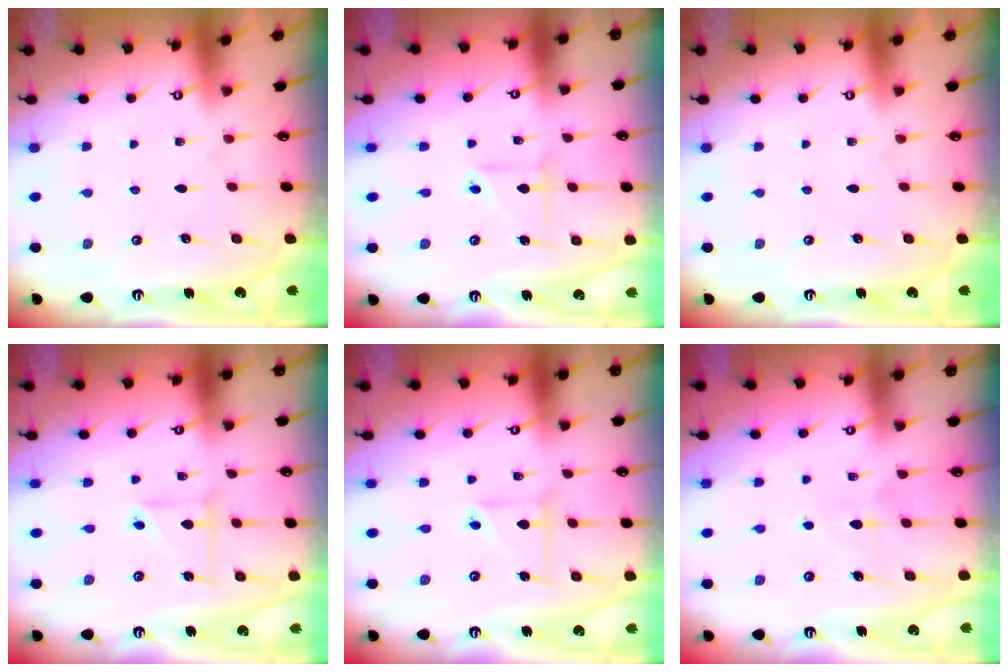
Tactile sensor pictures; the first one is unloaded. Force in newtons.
{"total": 3.1, "press": 2.9, "slide": 1.0}
{"total": 0.0}
{"total": 3.5, "press": 3.3, "slide": 1.3}
{"total": 3.5, "press": 3.3, "slide": 1.3}
{"total": 5.1, "press": 5.1, "slide": 0.5}